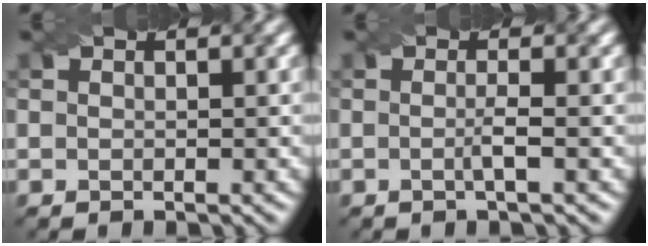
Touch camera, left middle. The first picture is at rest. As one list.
[{"total": 1.5, "force": [-0.3, 0.2, 1.5], "torque": [-0.027, -0.003, -0.007]}]